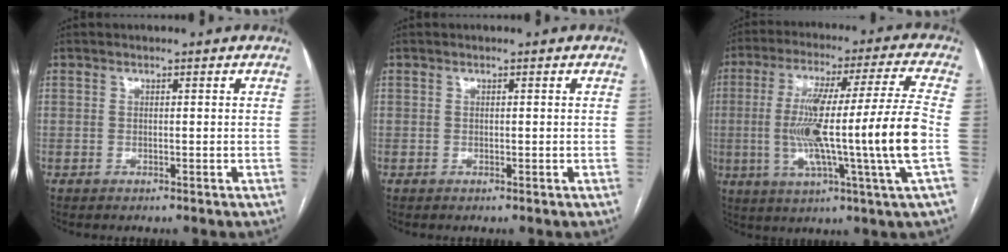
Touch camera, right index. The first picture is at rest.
{"total": 0.0}
{"total": 19.7, "force": [-2.5, -1.6, 19.5], "torque": [-0.325, -0.001, -0.052]}